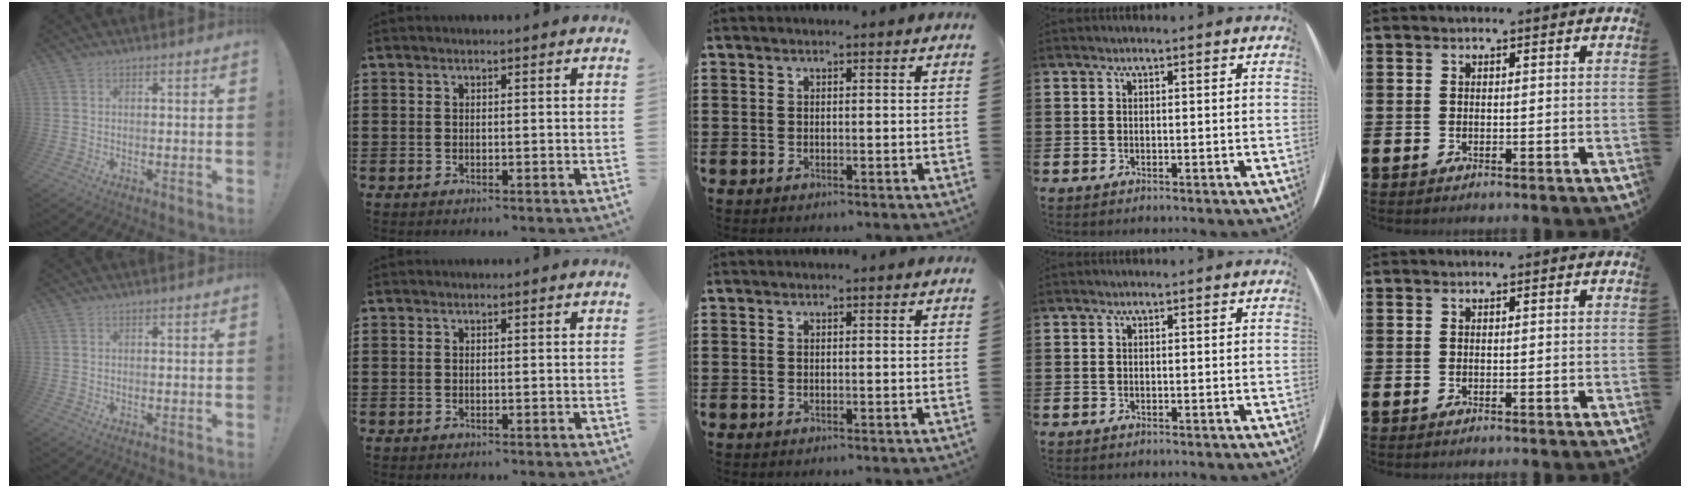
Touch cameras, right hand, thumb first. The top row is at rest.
{}